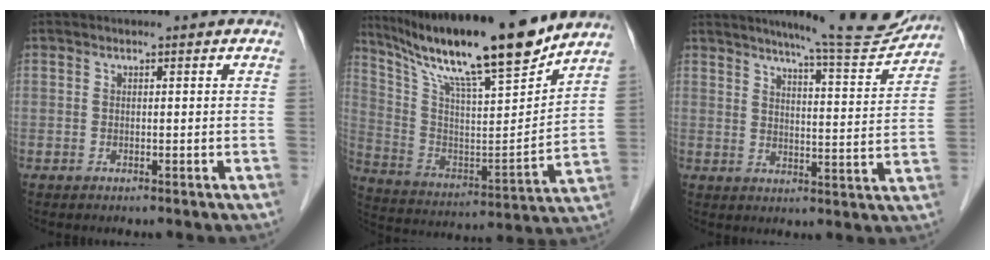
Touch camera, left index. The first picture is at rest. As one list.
[{"total": 21.9, "force": [17.8, 1.3, 12.8], "torque": [-0.225, -0.001, 0.303]}, {"total": 12.0, "force": [11.2, 0.1, 4.3], "torque": [-0.057, -0.017, 0.144]}]